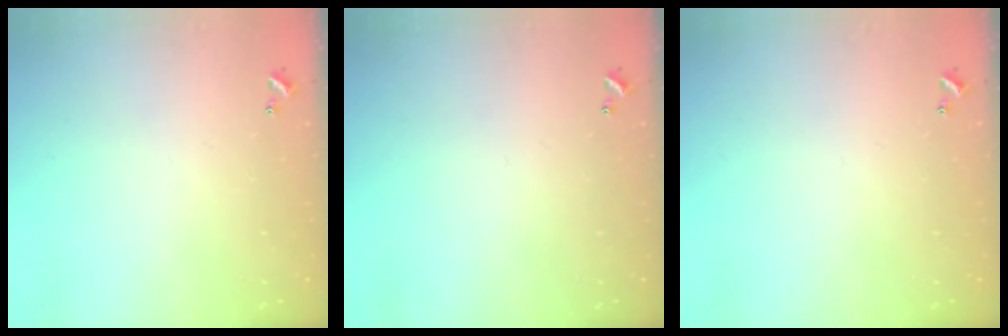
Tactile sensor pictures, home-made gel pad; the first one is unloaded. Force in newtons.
{"total": 0.0}
{"total": 0.0}